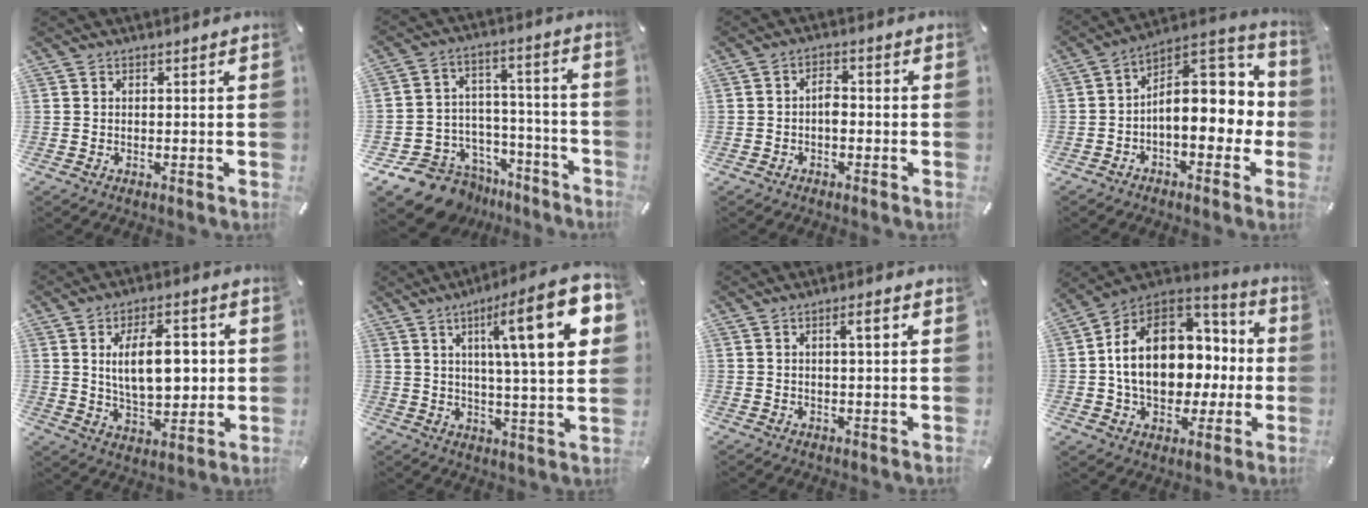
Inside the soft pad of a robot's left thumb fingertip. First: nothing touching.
{"total": 11.8, "force": [-8.7, 7.7, 2.4], "torque": [-0.037, 0.045, -0.148]}
{"total": 3.1, "force": [-1.0, 1.8, 2.3], "torque": [-0.044, 0.008, -0.019]}
{"total": 14.6, "force": [0.8, 9.1, 11.4], "torque": [-0.143, -0.022, 0.014]}
{"total": 13.6, "force": [2.2, 7.3, 11.3], "torque": [-0.178, -0.004, 0.033]}
{"total": 21.2, "force": [7.7, 3.9, 19.4], "torque": [-0.294, -0.032, 0.097]}
{"total": 3.3, "force": [1.1, 0.4, 3.0], "torque": [-0.052, 0.000, 0.014]}
{"total": 20.7, "force": [0.8, 15.5, 13.7], "torque": [-0.236, 0.003, 0.022]}